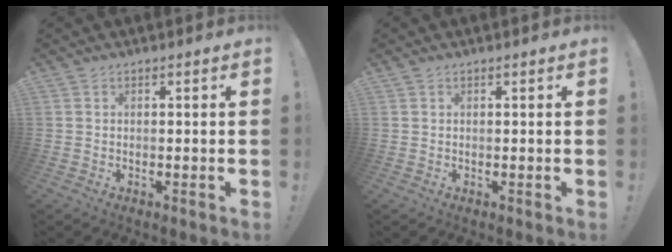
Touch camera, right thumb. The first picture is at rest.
{"total": 0.0}